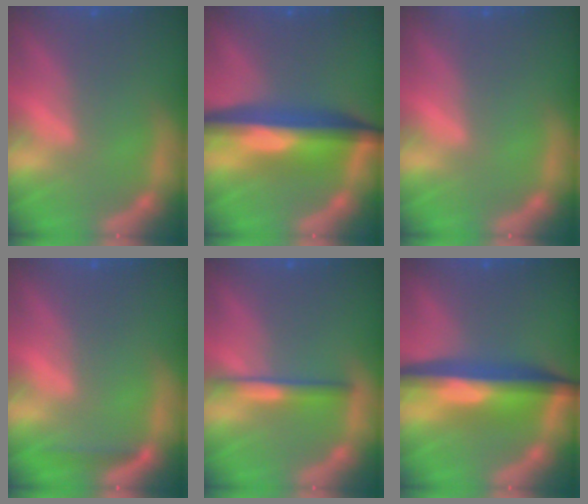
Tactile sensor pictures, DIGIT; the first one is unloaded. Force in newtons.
{"total": 8.5}
{"total": 0.0}
{"total": 1.4}
{"total": 2.5}
{"total": 8.0}